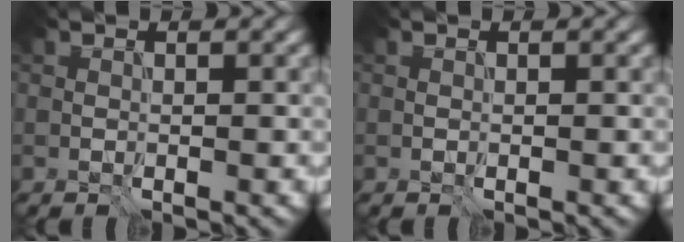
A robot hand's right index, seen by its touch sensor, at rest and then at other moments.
{"total": 0.0}